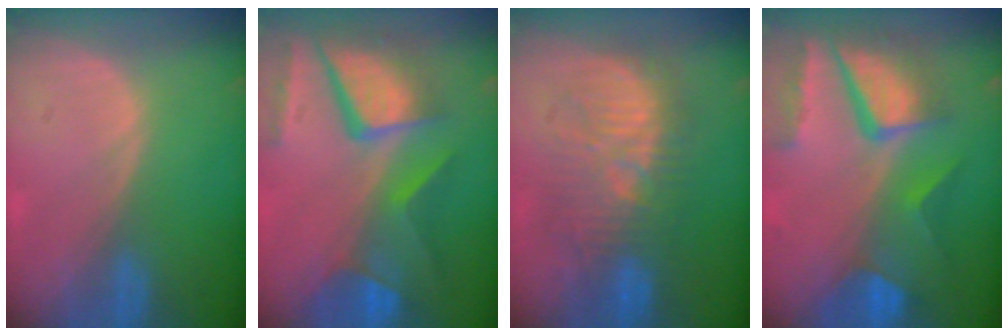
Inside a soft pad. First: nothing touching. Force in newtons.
{"total": 12.0, "press": 9.9, "slide": 6.8}
{"total": 10.3, "press": 10.3, "slide": 0.3}
{"total": 11.1, "press": 9.1, "slide": 6.3}